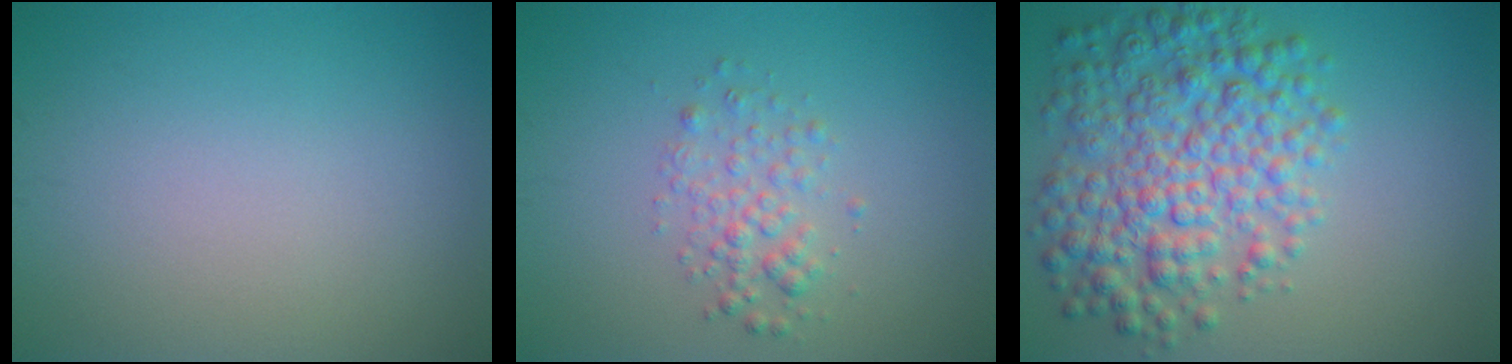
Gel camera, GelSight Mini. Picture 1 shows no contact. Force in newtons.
{"total": 2.2, "press": 2.2, "slide": 0.1}
{"total": 7.7, "press": 7.7, "slide": 0.1}